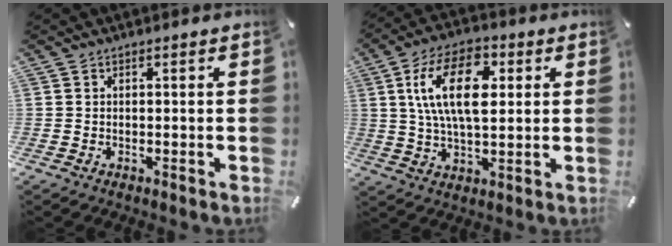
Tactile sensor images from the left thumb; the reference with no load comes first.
{"total": 15.5, "force": [4.0, 8.4, 12.4], "torque": [-0.243, 0.006, 0.064]}